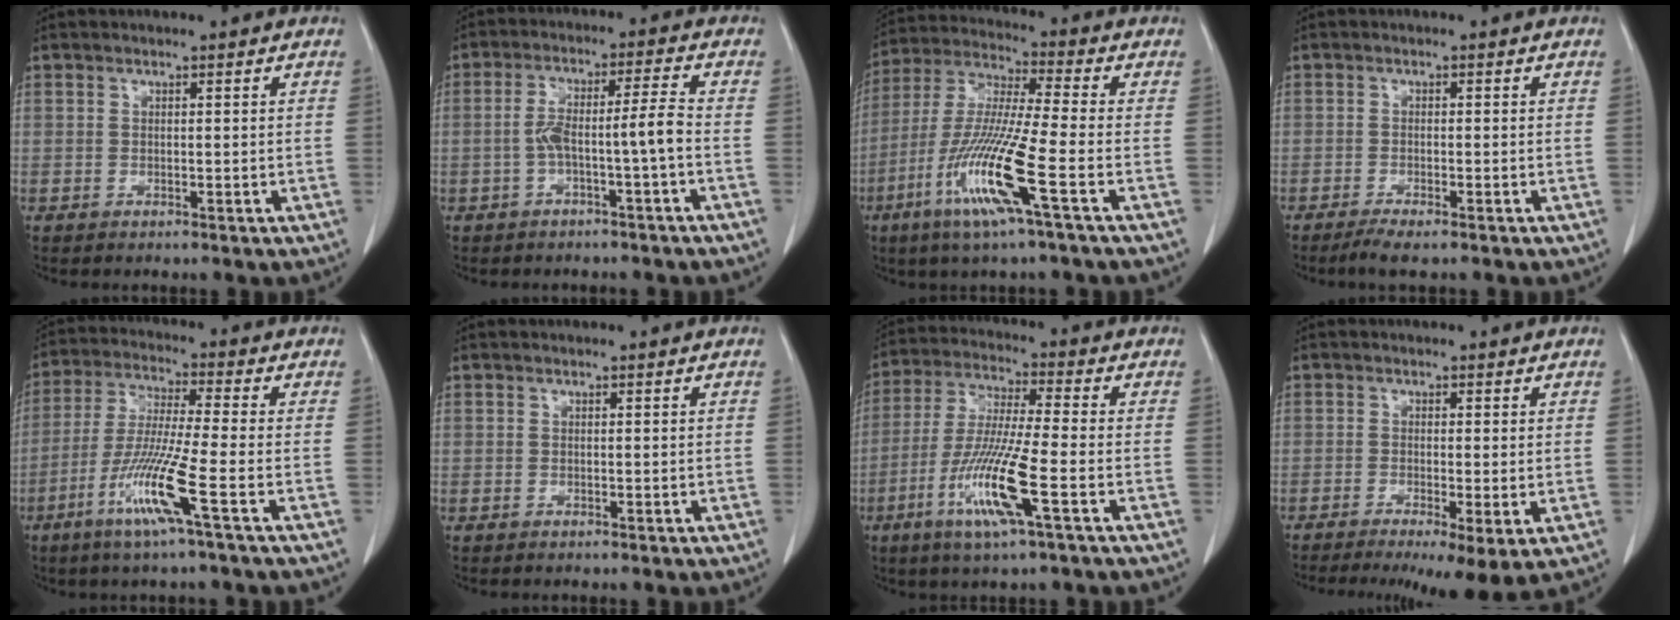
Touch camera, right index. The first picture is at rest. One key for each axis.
{"total": 6.1, "fx": -1.8, "fy": -0.1, "fz": 5.8, "tx": -0.112, "ty": 0.026, "tz": -0.026}
{"total": 14.4, "fx": -5.8, "fy": -0.4, "fz": 13.1, "tx": -0.273, "ty": -0.022, "tz": -0.118}
{"total": 3.1, "fx": -2.3, "fy": 0.2, "fz": 2.0, "tx": -0.037, "ty": -0.006, "tz": -0.042}
{"total": 11.0, "fx": -4.8, "fy": -1.1, "fz": 9.8, "tx": -0.198, "ty": -0.022, "tz": -0.100}
{"total": 0.0}
{"total": 12.3, "fx": -4.7, "fy": 0.1, "fz": 11.4, "tx": -0.233, "ty": -0.019, "tz": -0.093}
{"total": 8.1, "fx": -4.7, "fy": 1.3, "fz": 6.5, "tx": -0.090, "ty": -0.021, "tz": -0.074}